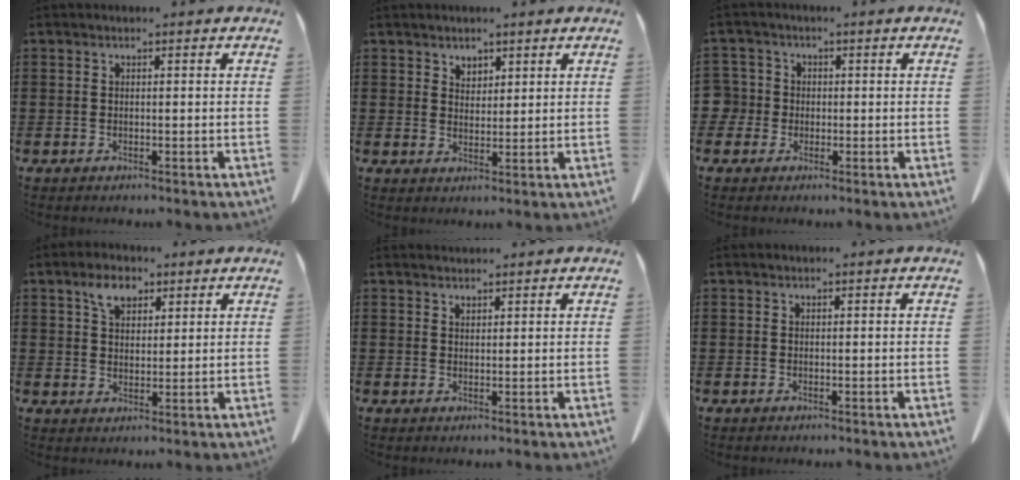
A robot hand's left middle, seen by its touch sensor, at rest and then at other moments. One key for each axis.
{"total": 2.3, "fx": 1.9, "fy": 1.2, "fz": 0.3, "tx": -0.003, "ty": 0.001, "tz": 0.036}
{"total": 2.9, "fx": -0.4, "fy": 2.8, "fz": 0.5, "tx": -0.039, "ty": 0.003, "tz": -0.017}
{"total": 5.0, "fx": 3.1, "fy": 2.8, "fz": 2.8, "tx": -0.056, "ty": 0.007, "tz": 0.055}
{"total": 1.0, "fx": 1.0, "fy": 0.3, "fz": 0.2, "tx": -0.006, "ty": 0.000, "tz": 0.019}
{"total": 0.0}